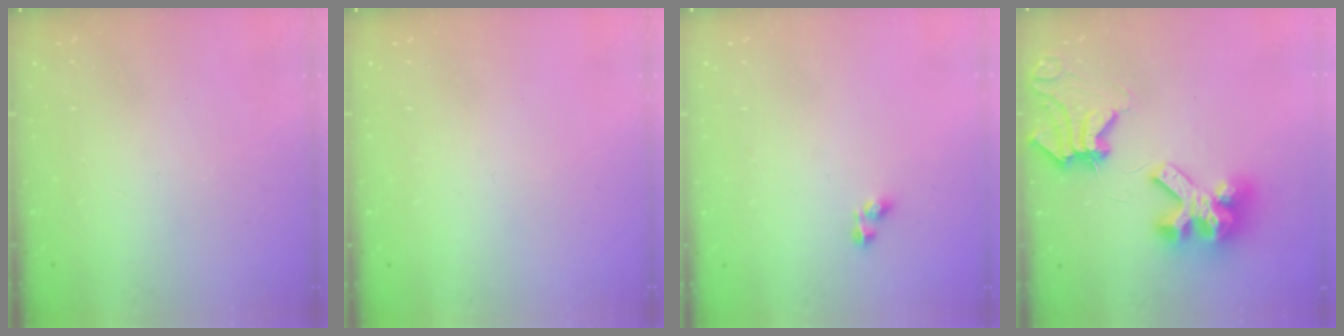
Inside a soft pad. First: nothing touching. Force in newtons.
{"total": 0.0}
{"total": 2.9, "press": 2.9, "slide": 0.4}
{"total": 15.2, "press": 15.1, "slide": 2.0}